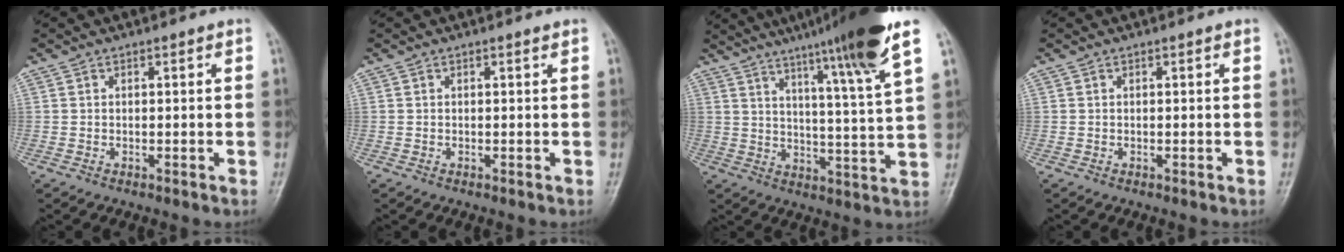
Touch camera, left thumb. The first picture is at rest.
{"total": 0.0}
{"total": 17.2, "force": [11.1, -0.4, 13.1], "torque": [-0.192, -0.045, 0.160]}
{"total": 0.0}